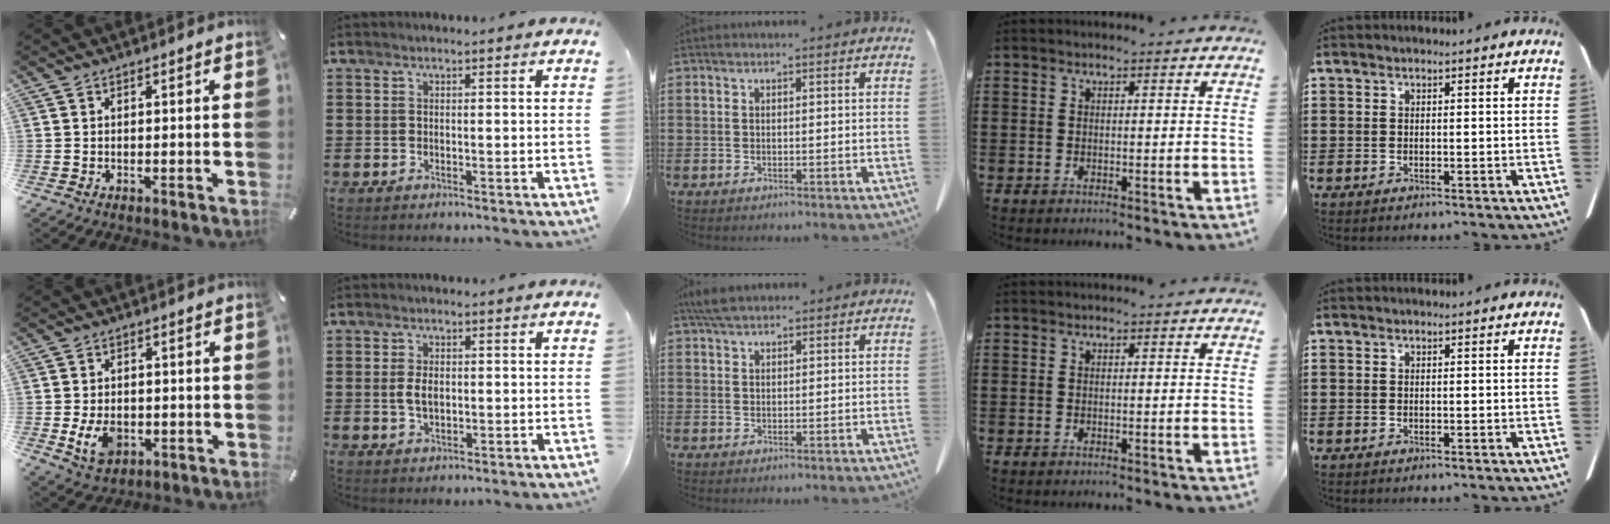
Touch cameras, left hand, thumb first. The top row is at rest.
{"thumb": {"total": 6.6, "force": [-1.1, 4.8, 4.4], "torque": [-0.085, -0.006, -0.021]}, "index": {"total": 3.1, "force": [0.0, 1.8, 2.5], "torque": [-0.060, 0.003, -0.003]}, "middle": {"total": 3.4, "force": [2.6, 1.0, 2.0], "torque": [-0.047, 0.004, 0.050]}}